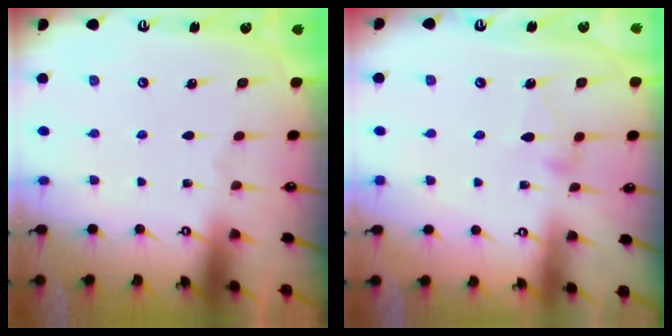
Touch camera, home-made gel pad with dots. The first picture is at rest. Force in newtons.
{"total": 3.7, "press": 3.7, "slide": 0.1}